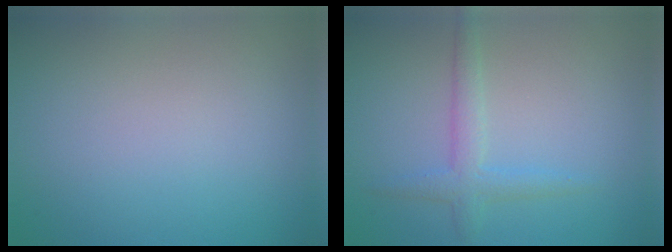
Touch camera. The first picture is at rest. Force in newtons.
{"total": 2.4, "press": 2.4, "slide": 0.2}